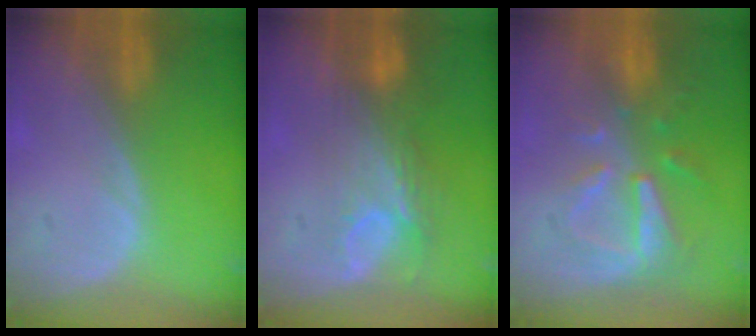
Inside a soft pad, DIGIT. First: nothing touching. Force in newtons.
{"total": 7.6, "press": 6.7, "slide": 3.5}
{"total": 8.1, "press": 7.3, "slide": 3.5}